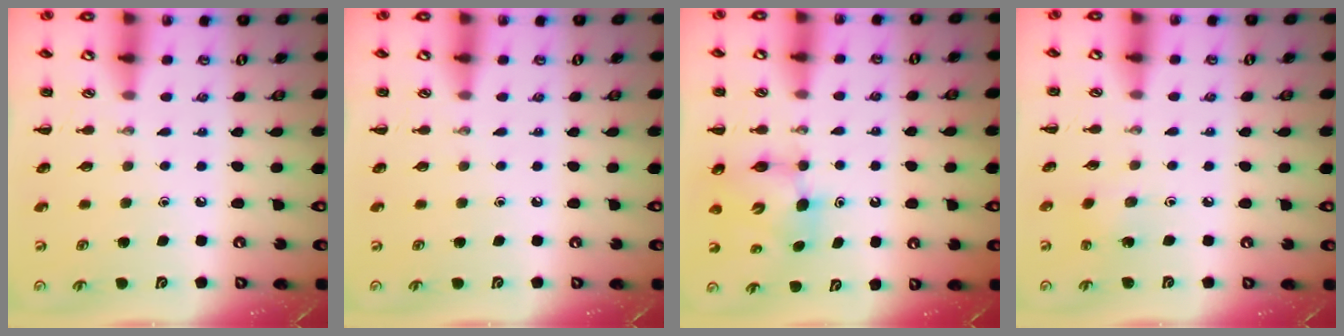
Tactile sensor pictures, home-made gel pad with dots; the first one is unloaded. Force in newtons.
{"total": 0.0}
{"total": 7.3, "press": 7.1, "slide": 1.4}
{"total": 2.9, "press": 2.8, "slide": 0.9}